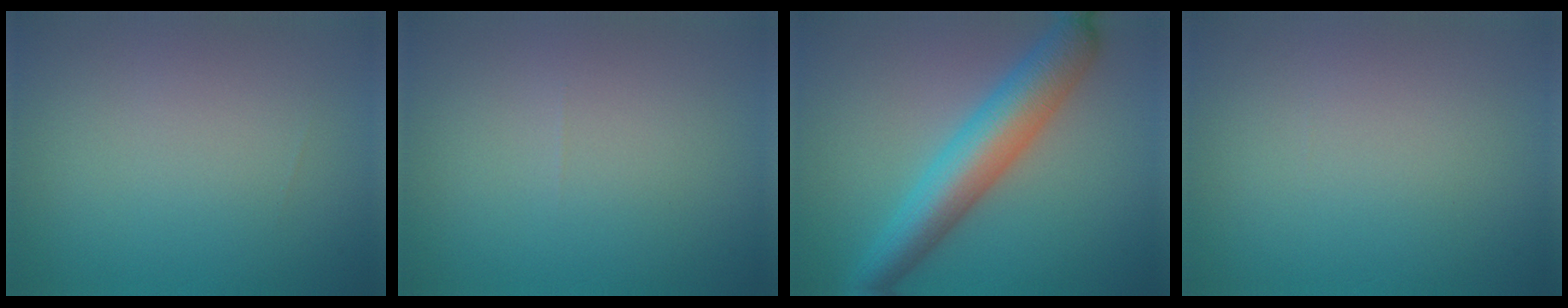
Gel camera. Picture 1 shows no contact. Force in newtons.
{"total": 0.0}
{"total": 7.1, "press": 7.1, "slide": 0.2}
{"total": 0.0}